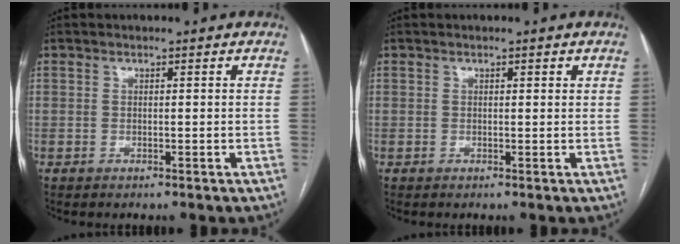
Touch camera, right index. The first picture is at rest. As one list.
[{"total": 0.7, "force": [0.5, 0.3, 0.4], "torque": [-0.005, 0.002, 0.004]}]